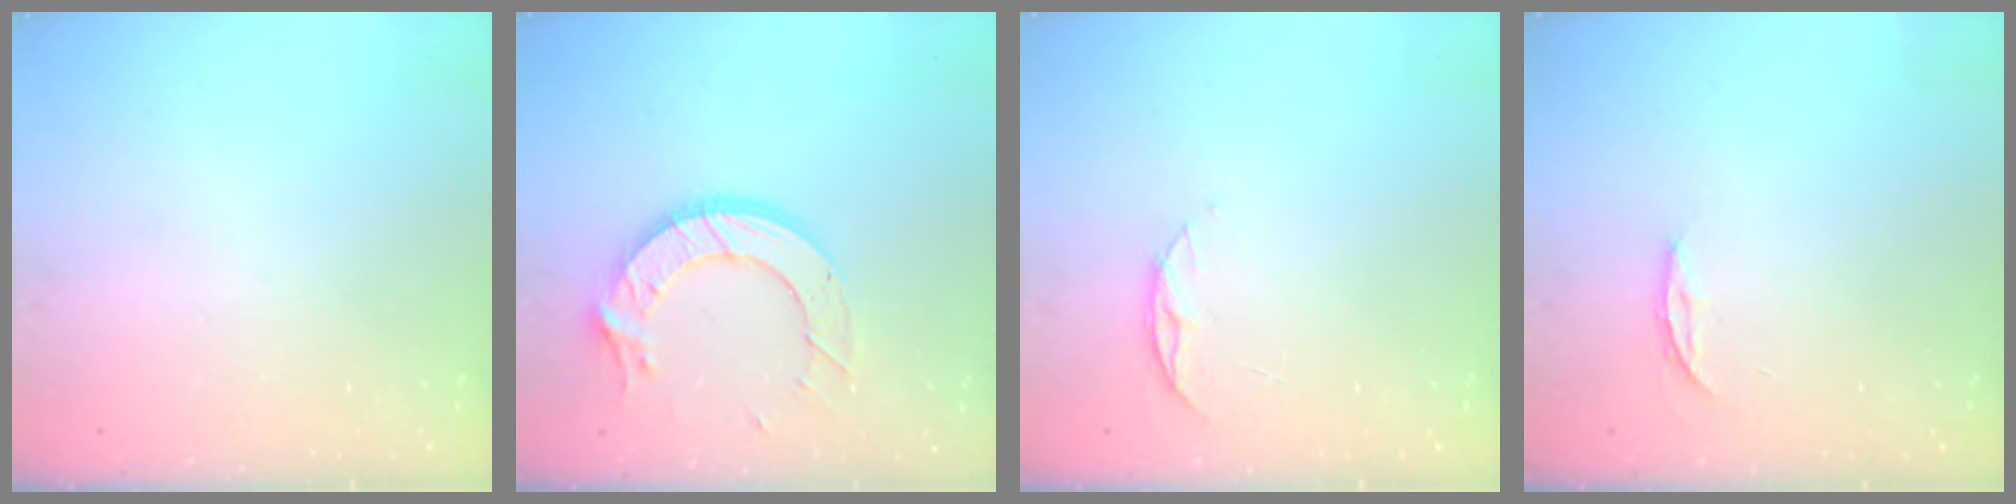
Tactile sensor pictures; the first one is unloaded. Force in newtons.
{"total": 13.4, "press": 13.3, "slide": 0.8}
{"total": 5.5, "press": 5.5, "slide": 0.6}
{"total": 3.6, "press": 3.6, "slide": 0.3}